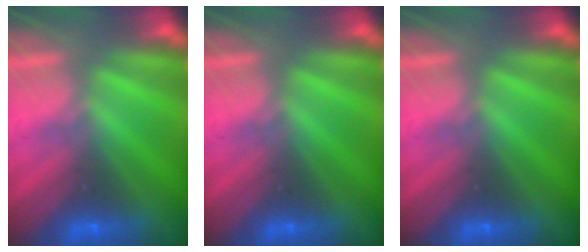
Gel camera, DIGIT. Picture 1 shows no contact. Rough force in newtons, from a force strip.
{"total": 0.0}
{"total": 0.0}